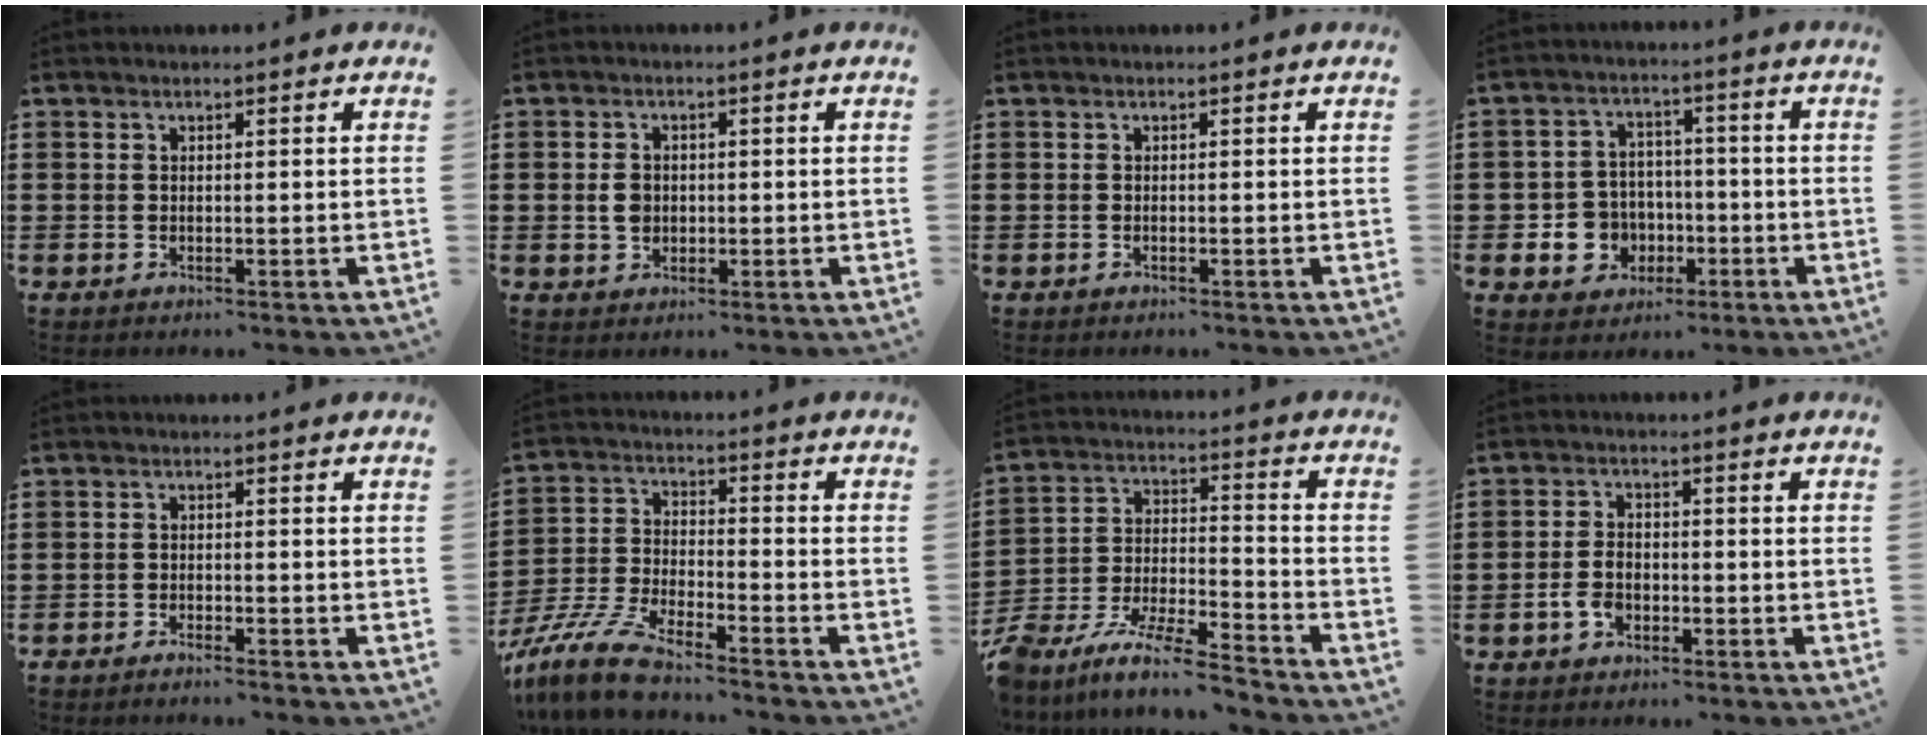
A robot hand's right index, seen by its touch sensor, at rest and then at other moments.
{"total": 2.8, "force": [-0.1, 2.2, 1.7], "torque": [-0.038, 0.007, -0.002]}
{"total": 0.0}
{"total": 6.0, "force": [-1.5, 5.6, 1.5], "torque": [-0.059, 0.009, -0.027]}
{"total": 1.4, "force": [-1.4, -0.2, 0.0], "torque": [-0.003, 0.002, -0.029]}
{"total": 9.3, "force": [-8.4, 1.0, 4.0], "torque": [-0.105, 0.002, -0.170]}
{"total": 8.6, "force": [-7.9, 0.5, 3.3], "torque": [-0.067, 0.001, -0.159]}
{"total": 3.6, "force": [-1.7, 2.1, 2.4], "torque": [-0.059, -0.004, -0.035]}